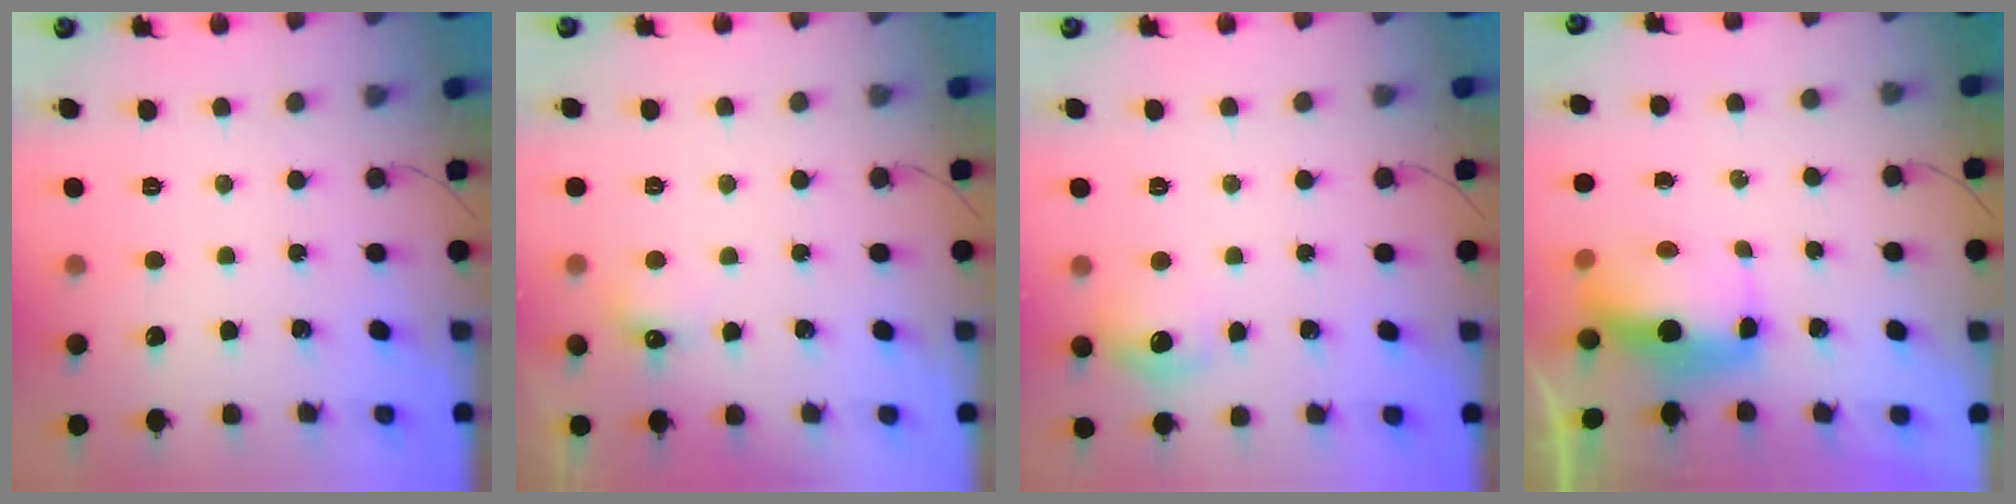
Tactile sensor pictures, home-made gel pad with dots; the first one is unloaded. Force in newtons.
{"total": 5.1, "press": 4.9, "slide": 1.1}
{"total": 8.8, "press": 8.8, "slide": 0.7}
{"total": 7.0, "press": 6.9, "slide": 1.5}